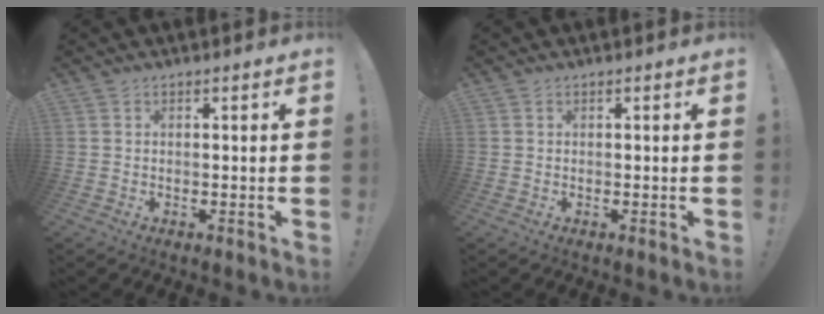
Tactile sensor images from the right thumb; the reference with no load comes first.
{"total": 0.0}